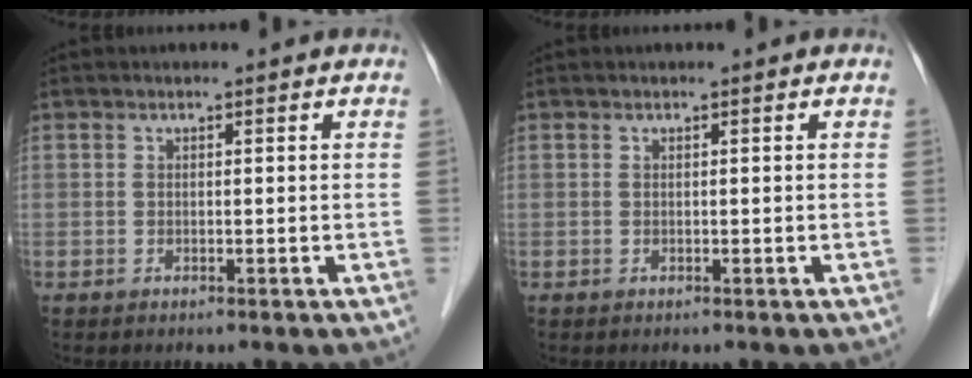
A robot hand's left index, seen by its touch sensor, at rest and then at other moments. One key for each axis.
{"total": 0.0}